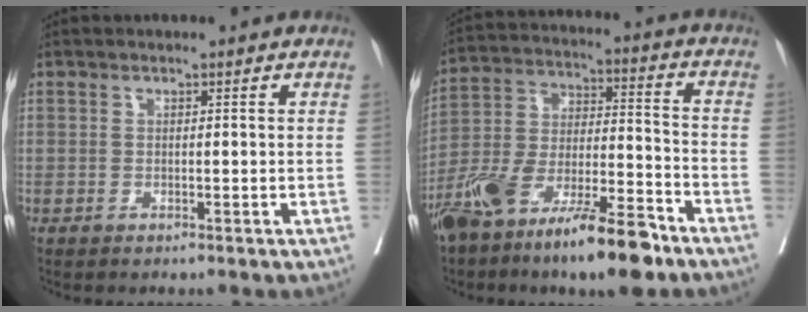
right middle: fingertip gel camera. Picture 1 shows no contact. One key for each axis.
{"total": 17.3, "fx": -11.9, "fy": 3.3, "fz": 12.1, "tx": -0.226, "ty": -0.009, "tz": -0.215}